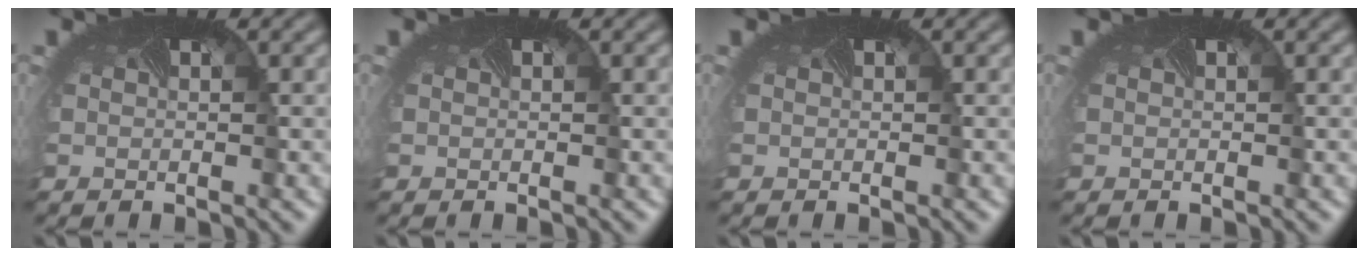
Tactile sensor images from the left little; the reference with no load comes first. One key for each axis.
{"total": 0.0}
{"total": 0.0}
{"total": 0.0}